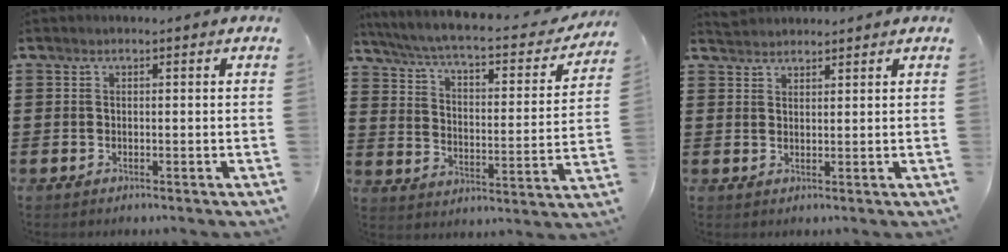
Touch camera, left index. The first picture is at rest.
{"total": 5.4, "force": [4.6, 0.3, 2.8], "torque": [-0.076, -0.040, 0.071]}
{"total": 1.9, "force": [1.9, 0.1, -0.2], "torque": [-0.001, 0.002, 0.039]}